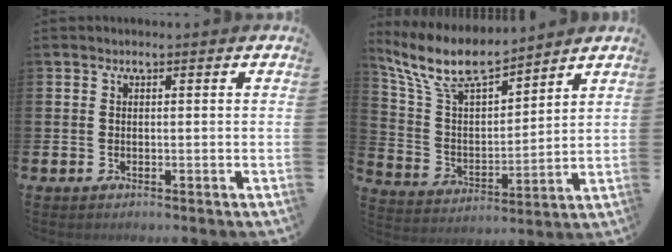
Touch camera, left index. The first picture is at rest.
{"total": 9.7, "force": [8.6, 2.3, 3.9], "torque": [-0.117, -0.043, 0.154]}